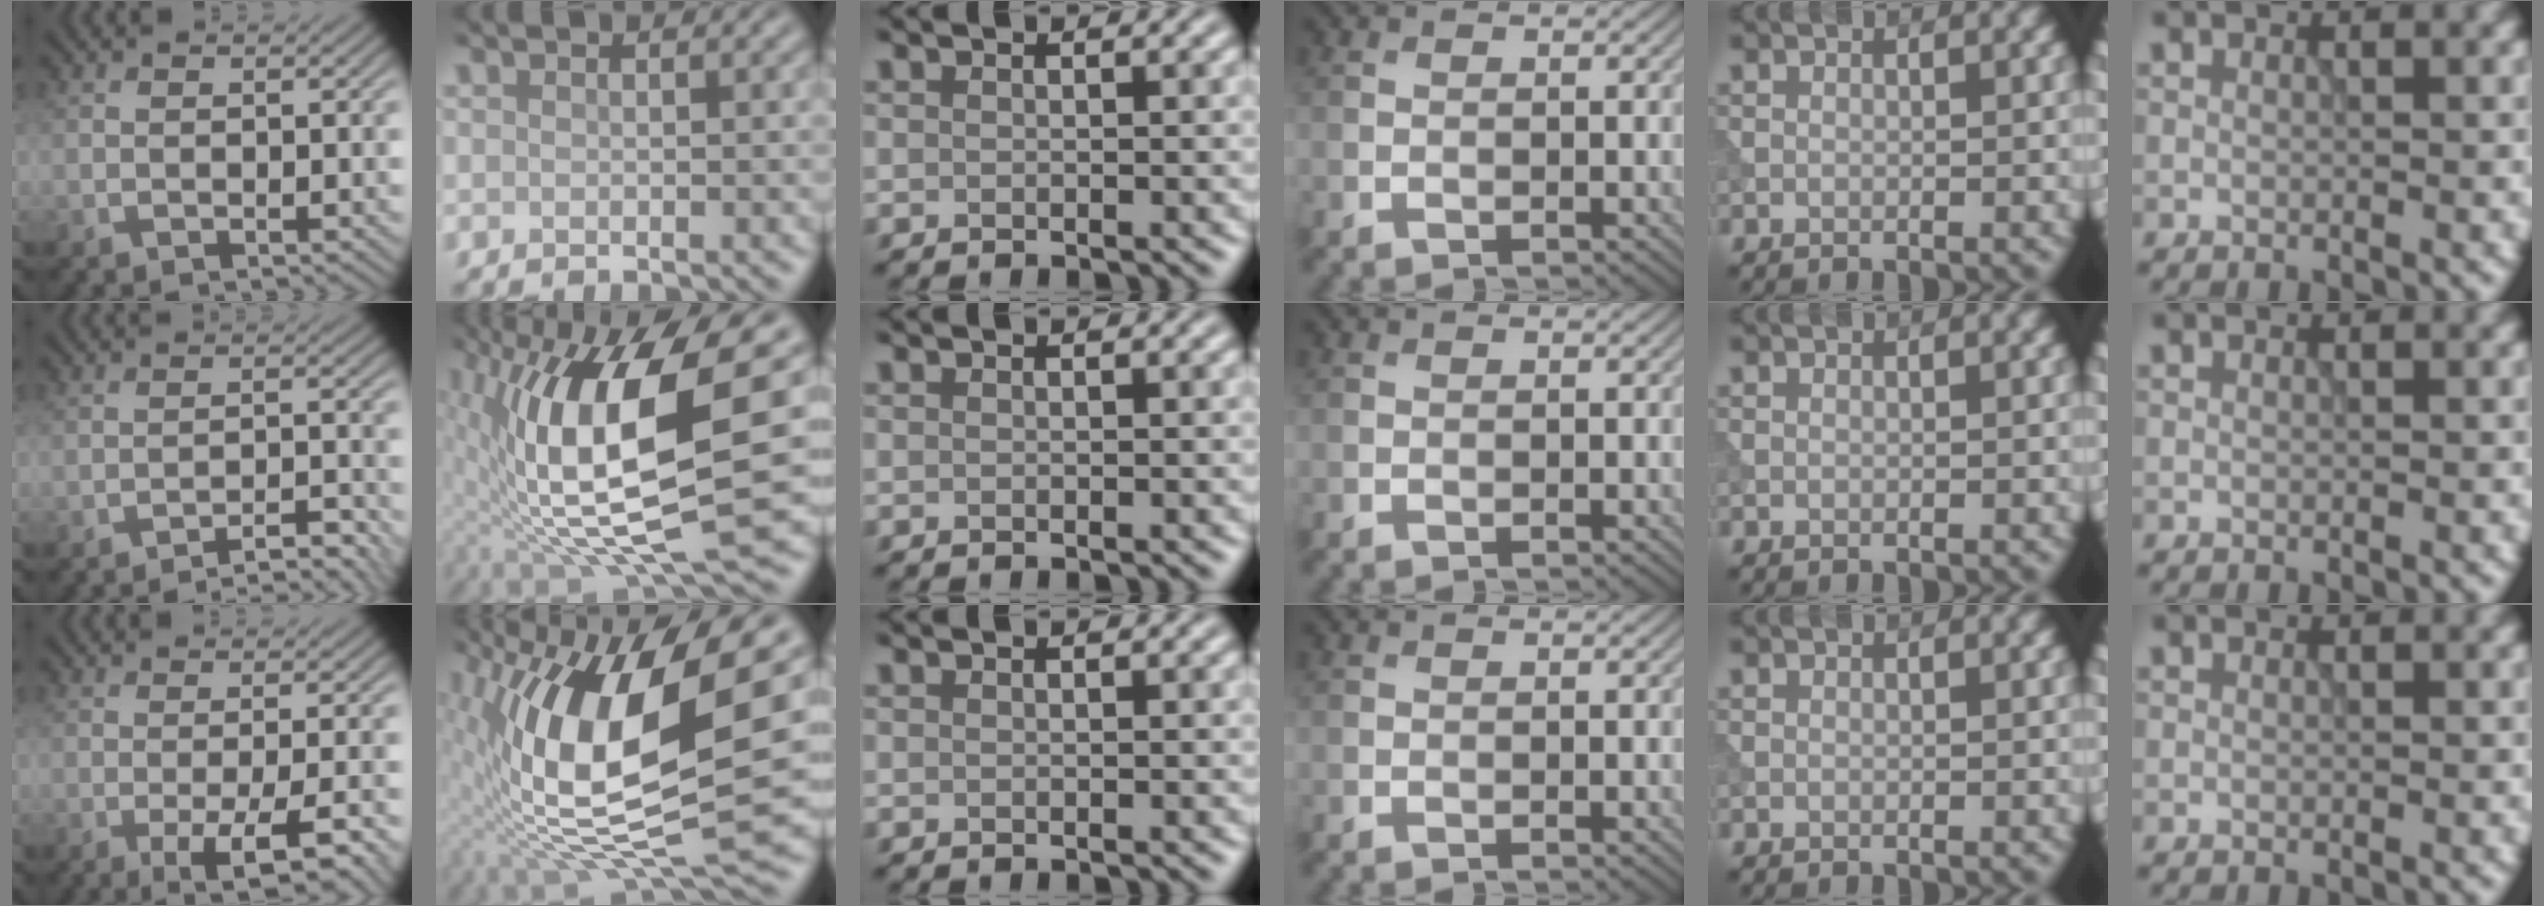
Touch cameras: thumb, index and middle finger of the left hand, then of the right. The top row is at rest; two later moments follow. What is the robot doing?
{"motion": "extract", "object": "tissue"}